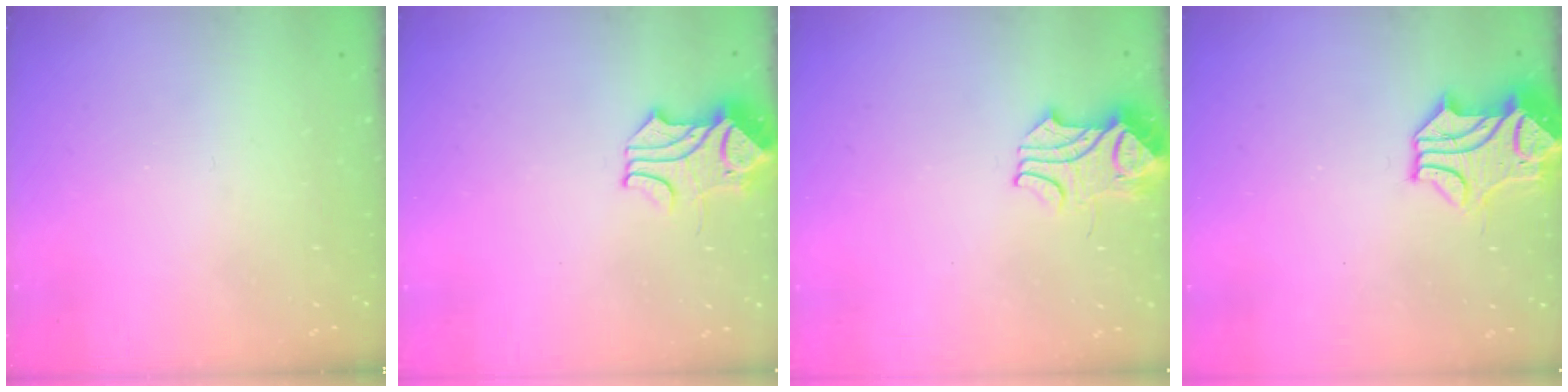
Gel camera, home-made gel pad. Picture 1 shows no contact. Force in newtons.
{"total": 2.1, "press": 1.8, "slide": 0.9}
{"total": 3.7, "press": 3.6, "slide": 0.5}
{"total": 1.0, "press": 0.2, "slide": 1.0}